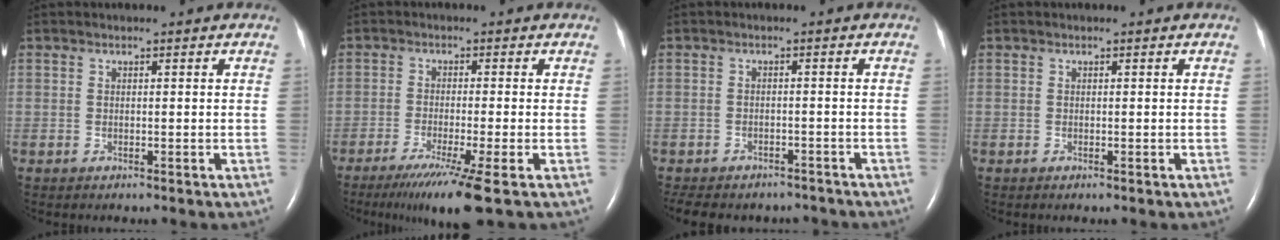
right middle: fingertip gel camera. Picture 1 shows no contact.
{"total": 8.9, "force": [-5.8, -1.2, 6.6], "torque": [-0.107, -0.029, -0.093]}
{"total": 11.5, "force": [-9.8, 4.8, 3.4], "torque": [-0.077, 0.001, -0.120]}
{"total": 0.0}